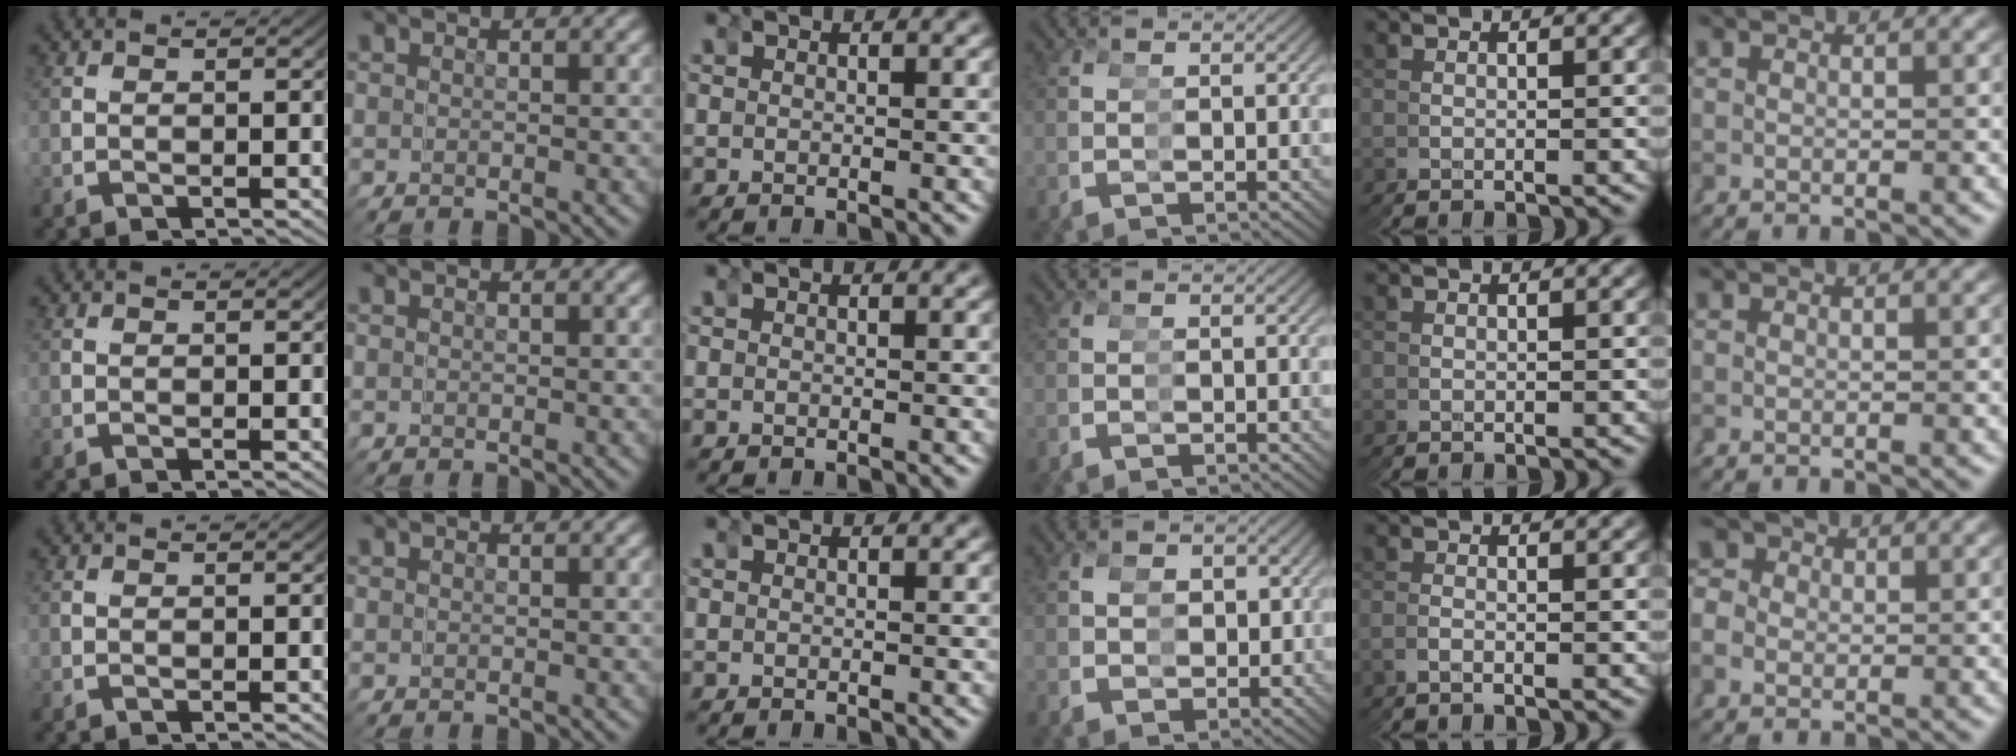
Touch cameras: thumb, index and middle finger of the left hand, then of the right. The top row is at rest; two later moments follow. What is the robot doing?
{"motion": "grasp_and_lifting", "object": "hoodie"}